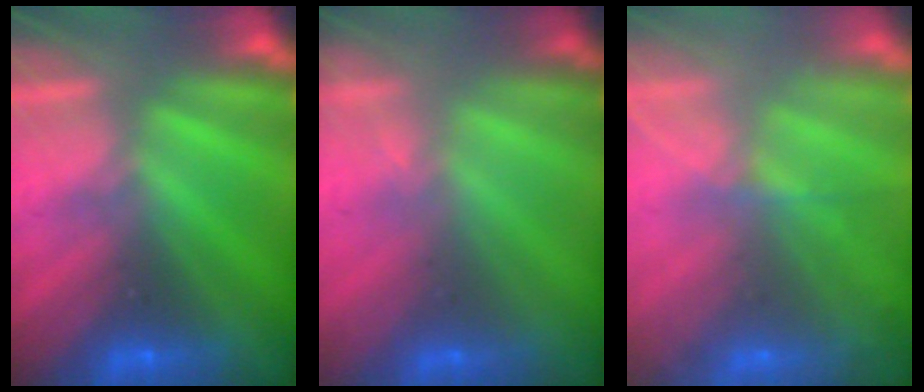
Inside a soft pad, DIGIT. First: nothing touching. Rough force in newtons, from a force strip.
{"total": 1.5}
{"total": 7.3}